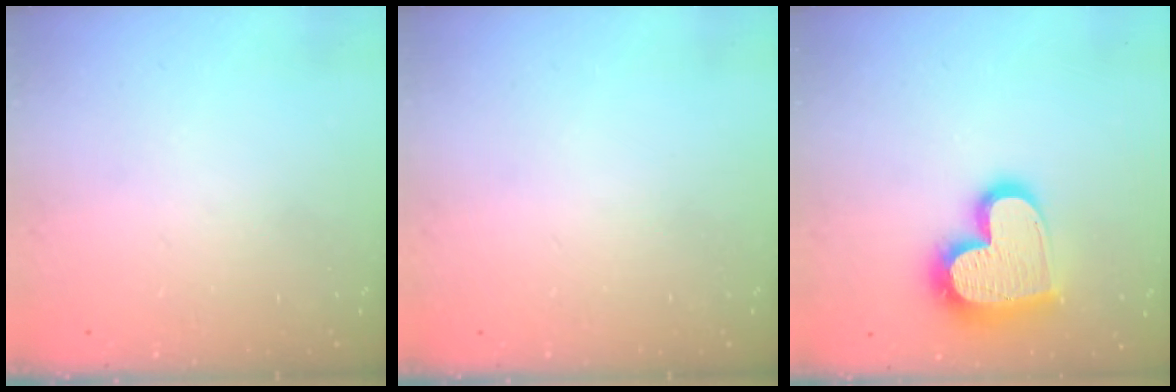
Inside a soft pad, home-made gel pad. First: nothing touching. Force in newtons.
{"total": 0.0}
{"total": 21.8, "press": 21.7, "slide": 1.6}